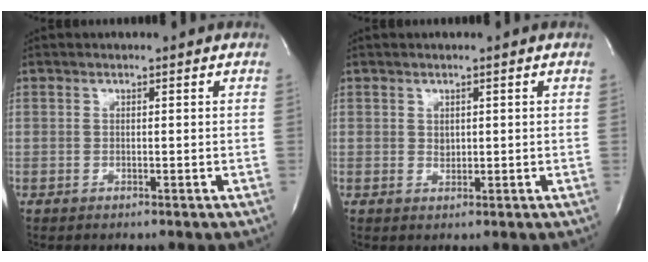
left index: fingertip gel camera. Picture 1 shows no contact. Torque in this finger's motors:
{"motor_torque": [0.02, 0.00, -0.01, -0.01]}